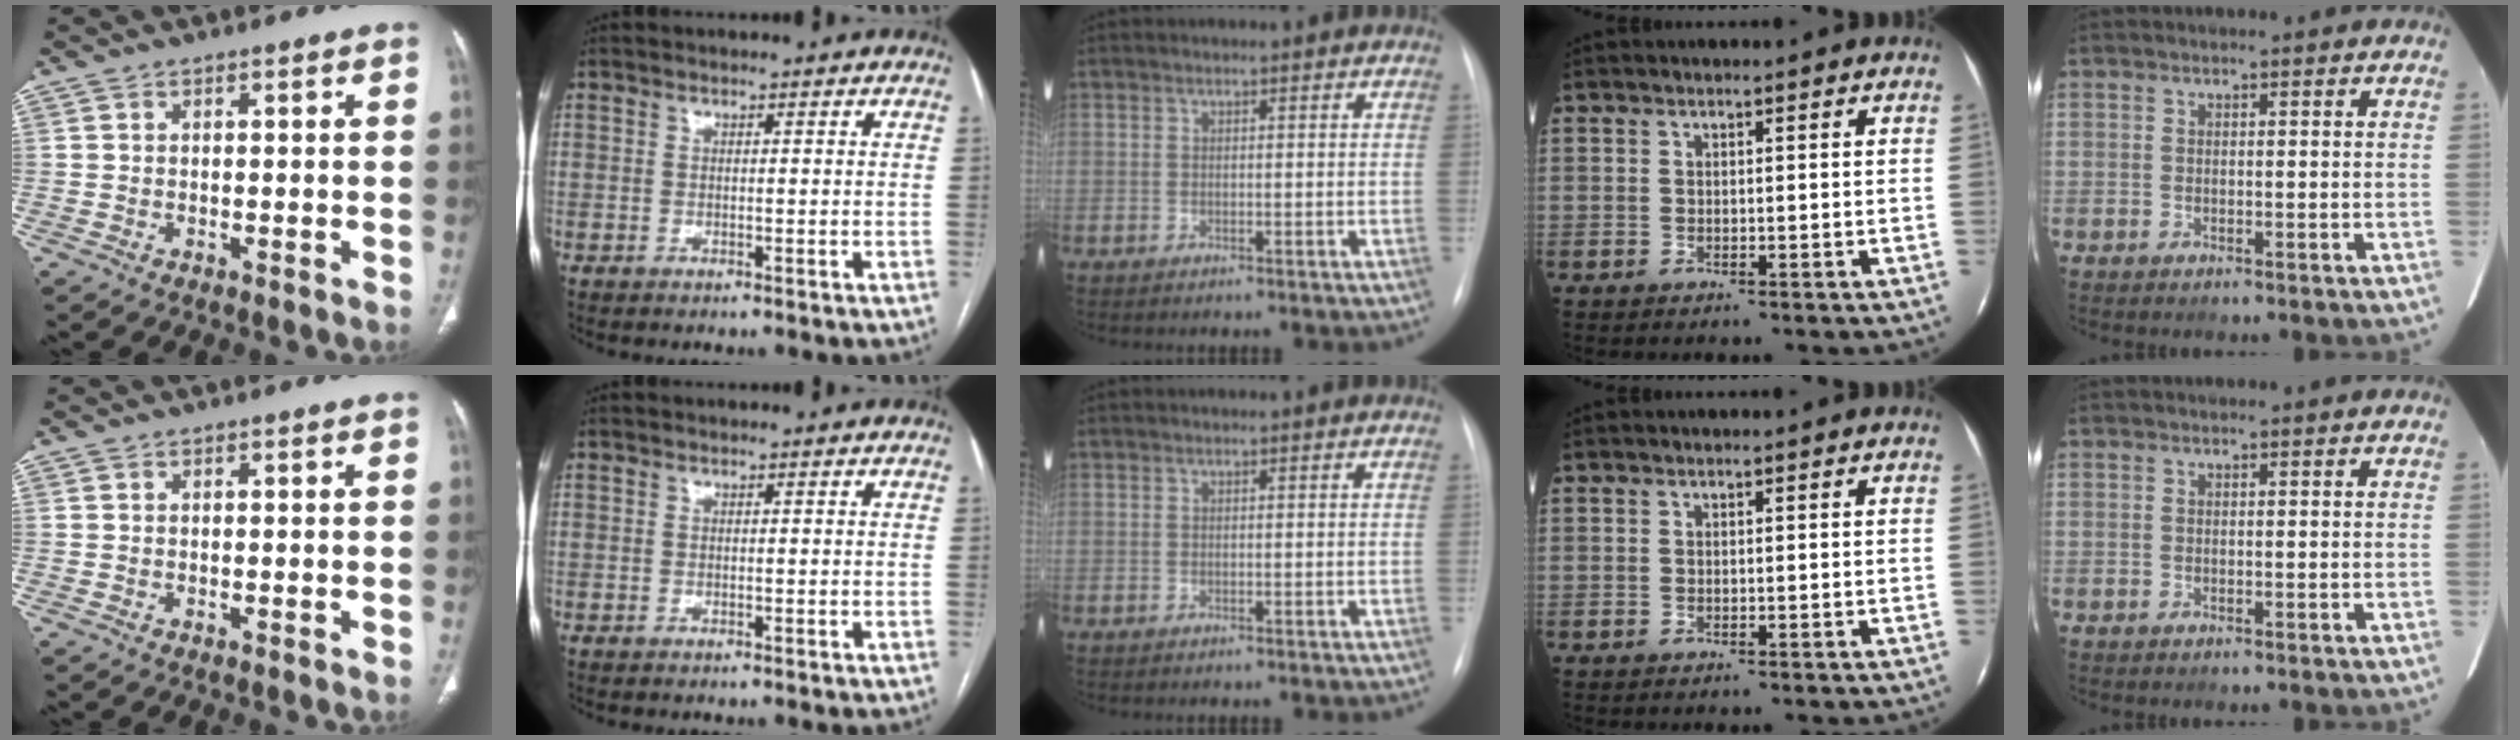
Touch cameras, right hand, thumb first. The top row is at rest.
{}